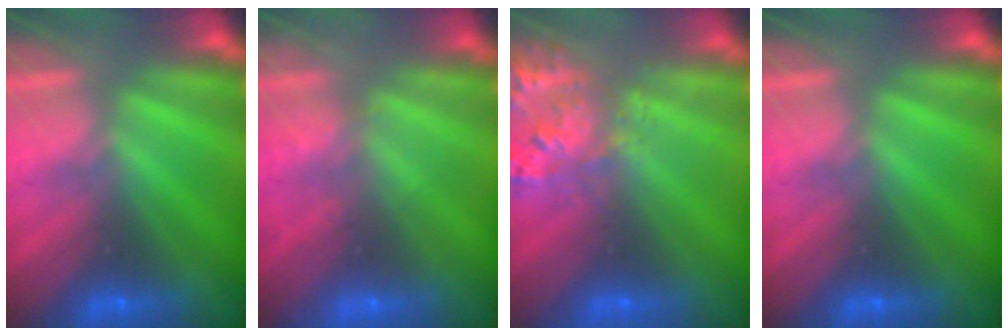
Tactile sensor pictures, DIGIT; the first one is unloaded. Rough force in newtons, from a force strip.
{"total": 2.0}
{"total": 2.9}
{"total": 0.0}